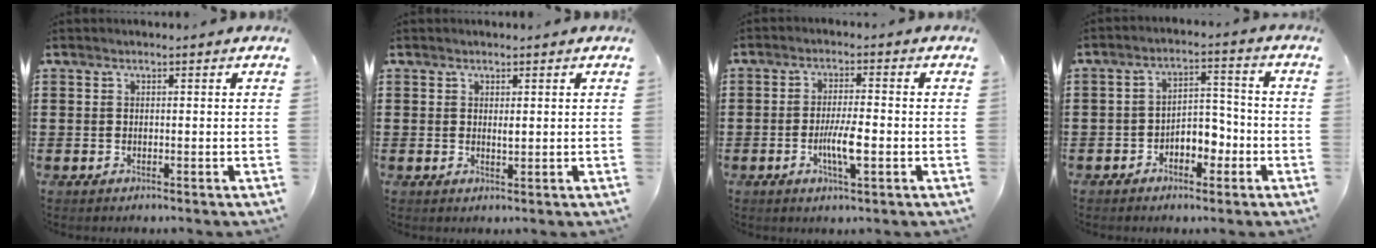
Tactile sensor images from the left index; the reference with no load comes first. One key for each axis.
{"total": 1.1, "fx": 0.3, "fy": 0.3, "fz": 1.0, "tx": -0.022, "ty": 0.002, "tz": 0.005}
{"total": 5.5, "fx": -1.5, "fy": 1.2, "fz": 5.2, "tx": -0.100, "ty": -0.002, "tz": -0.029}
{"total": 4.4, "fx": -2.7, "fy": 2.6, "fz": 2.4, "tx": -0.046, "ty": 0.013, "tz": -0.055}